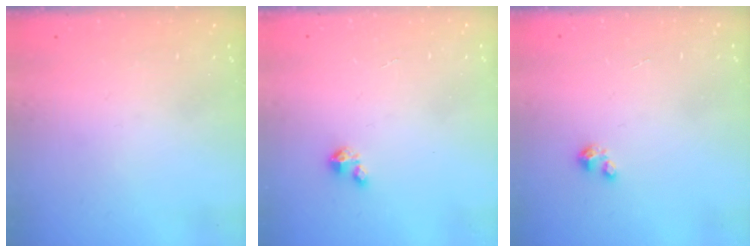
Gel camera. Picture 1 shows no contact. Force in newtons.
{"total": 2.0, "press": 2.0, "slide": 0.1}
{"total": 1.6, "press": 1.6, "slide": 0.2}